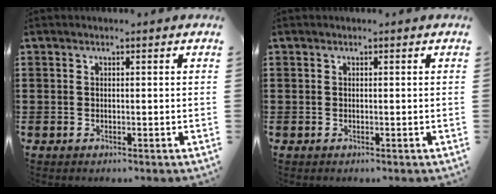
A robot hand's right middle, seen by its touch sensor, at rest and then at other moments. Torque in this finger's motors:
{"motor_torque": [-1.49, 0.64, -0.03, -0.01]}